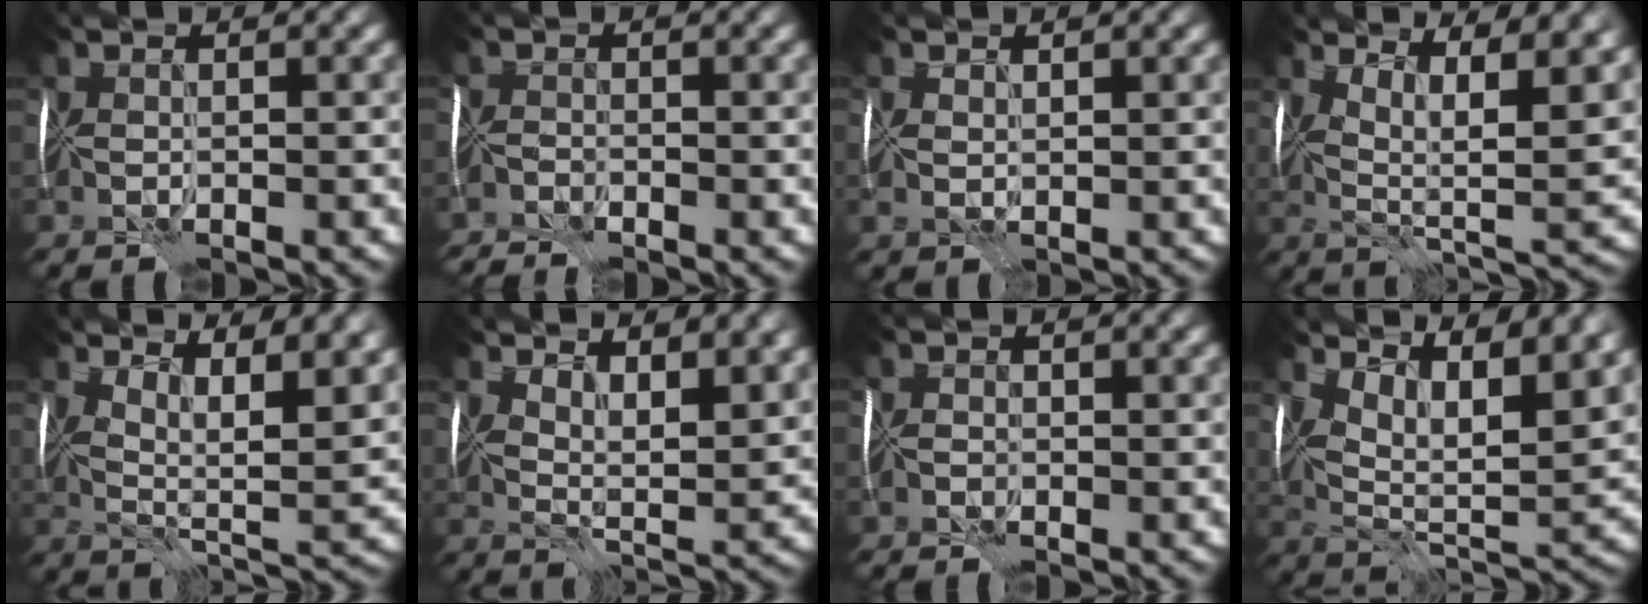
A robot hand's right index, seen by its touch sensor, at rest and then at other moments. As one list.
[{"total": 2.5, "force": [-2.5, -0.1, 0.2], "torque": [-0.005, -0.006, -0.053]}, {"total": 1.6, "force": [1.0, 1.0, 0.6], "torque": [-0.013, 0.006, 0.018]}, {"total": 10.1, "force": [4.8, 3.4, 8.2], "torque": [-0.126, -0.006, 0.083]}, {"total": 8.8, "force": [5.1, 2.6, 6.6], "torque": [-0.097, -0.001, 0.084]}, {"total": 6.8, "force": [4.8, 2.3, 4.3], "torque": [-0.061, 0.000, 0.079]}, {"total": 0.7, "force": [-0.6, 0.2, 0.0], "torque": [0.002, 0.002, -0.015]}, {"total": 11.6, "force": [6.8, 4.4, 8.3], "torque": [-0.120, 0.005, 0.104]}]